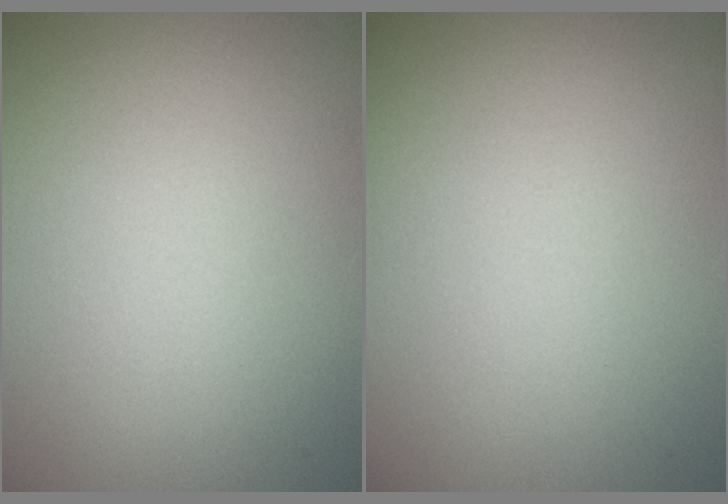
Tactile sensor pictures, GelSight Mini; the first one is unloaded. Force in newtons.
{"total": 0.0}